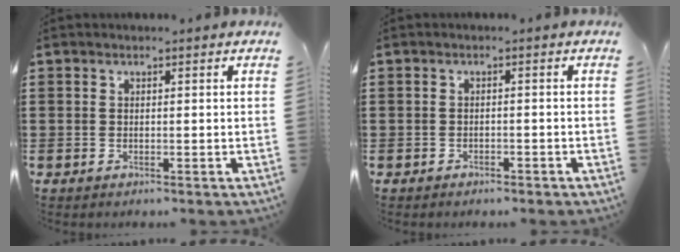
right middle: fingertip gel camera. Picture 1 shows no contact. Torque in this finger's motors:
{"motor_torque": [0.01, -0.01, -0.03, -0.01]}